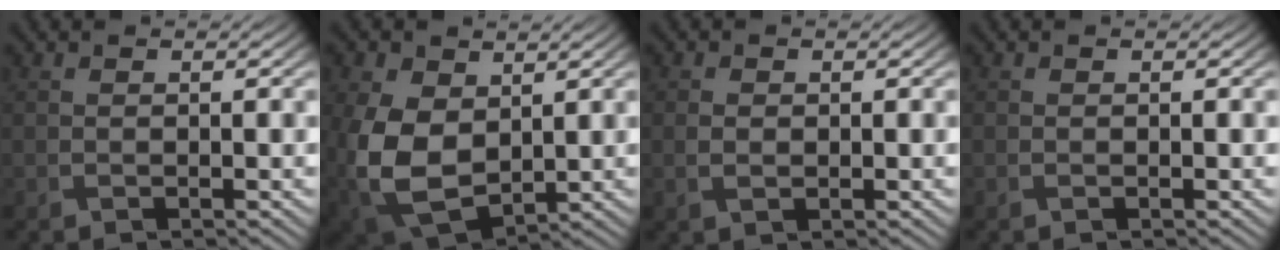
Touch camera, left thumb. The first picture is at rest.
{"total": 12.5, "force": [0.3, 8.9, 8.8], "torque": [-0.232, -0.027, 0.013]}
{"total": 1.5, "force": [0.0, 1.2, 1.0], "torque": [-0.024, -0.003, 0.000]}
{"total": 0.0}